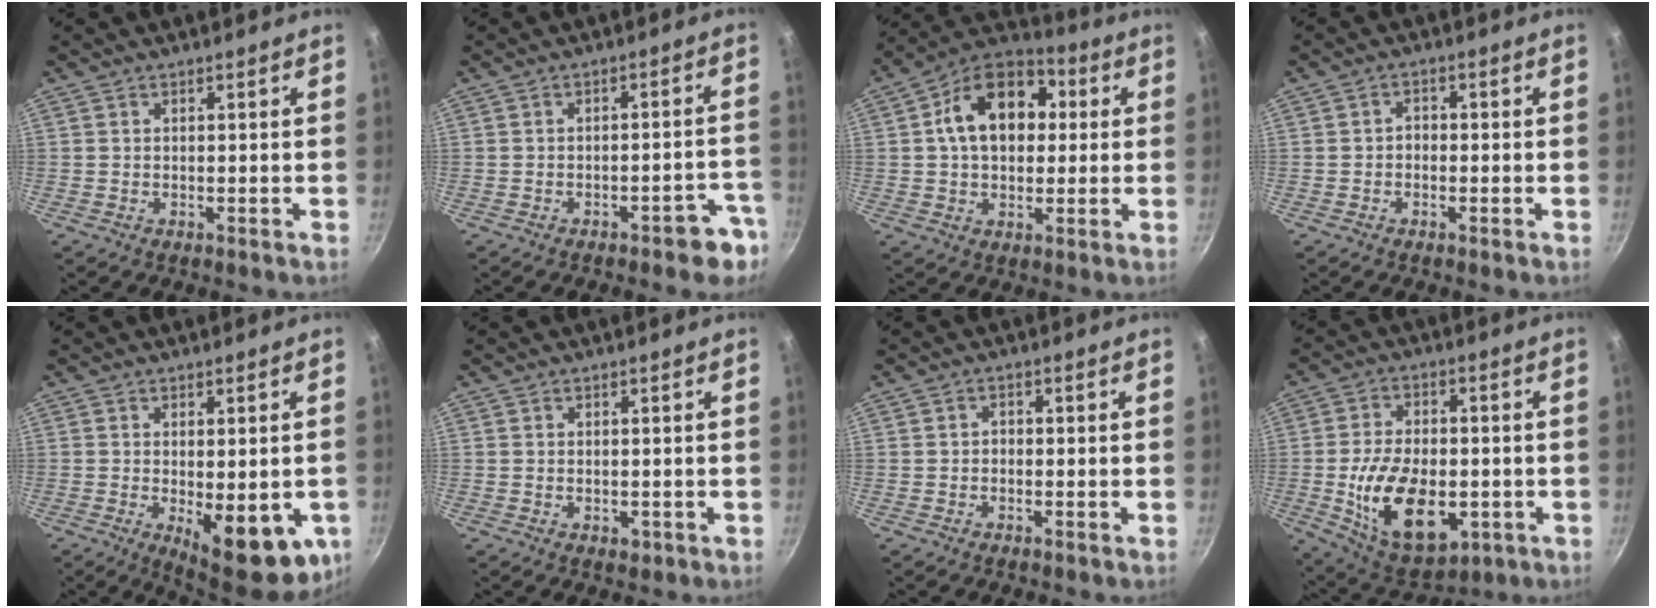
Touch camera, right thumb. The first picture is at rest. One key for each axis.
{"total": 7.1, "fx": -4.1, "fy": 2.9, "fz": 4.9, "tx": -0.021, "ty": 0.044, "tz": -0.036}
{"total": 16.7, "fx": 2.8, "fy": 11.7, "fz": 11.6, "tx": -0.153, "ty": 0.029, "tz": 0.026}
{"total": 2.0, "fx": -0.6, "fy": 1.5, "fz": 1.0, "tx": -0.007, "ty": 0.013, "tz": -0.014}
{"total": 15.6, "fx": -4.0, "fy": 6.1, "fz": 13.8, "tx": -0.150, "ty": -0.016, "tz": -0.038}
{"total": 1.7, "fx": -0.4, "fy": 1.1, "fz": 1.2, "tx": -0.015, "ty": -0.002, "tz": -0.005}
{"total": 1.3, "fx": -0.5, "fy": 1.1, "fz": 0.7, "tx": -0.007, "ty": 0.008, "tz": -0.011}
{"total": 18.3, "fx": -3.7, "fy": 10.8, "fz": 14.3, "tx": -0.229, "ty": 0.005, "tz": -0.047}